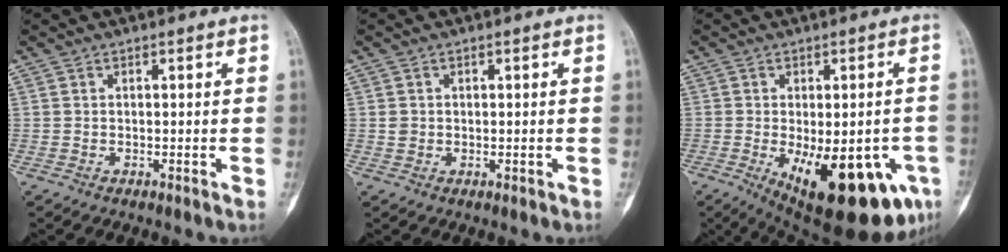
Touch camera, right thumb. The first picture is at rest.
{"total": 1.3, "force": [0.1, 1.2, 0.5], "torque": [-0.009, 0.001, 0.005]}
{"total": 21.3, "force": [-7.8, 8.7, 17.8], "torque": [-0.195, -0.012, -0.086]}